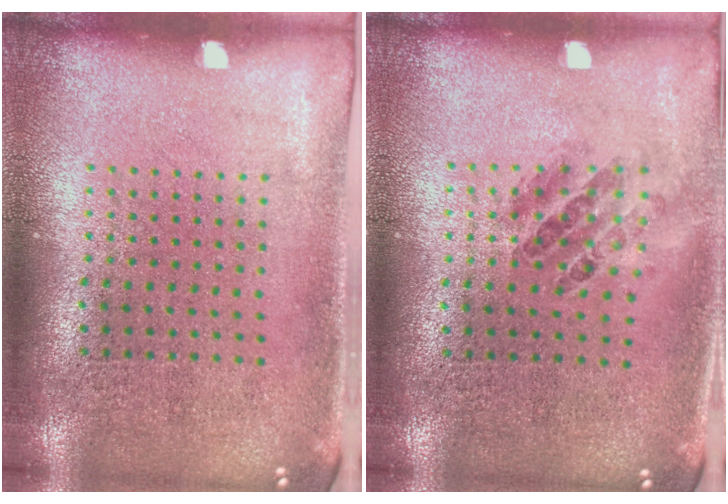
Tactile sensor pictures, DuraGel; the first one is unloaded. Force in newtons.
{"total": 1.0, "press": 0.8, "slide": 0.5}